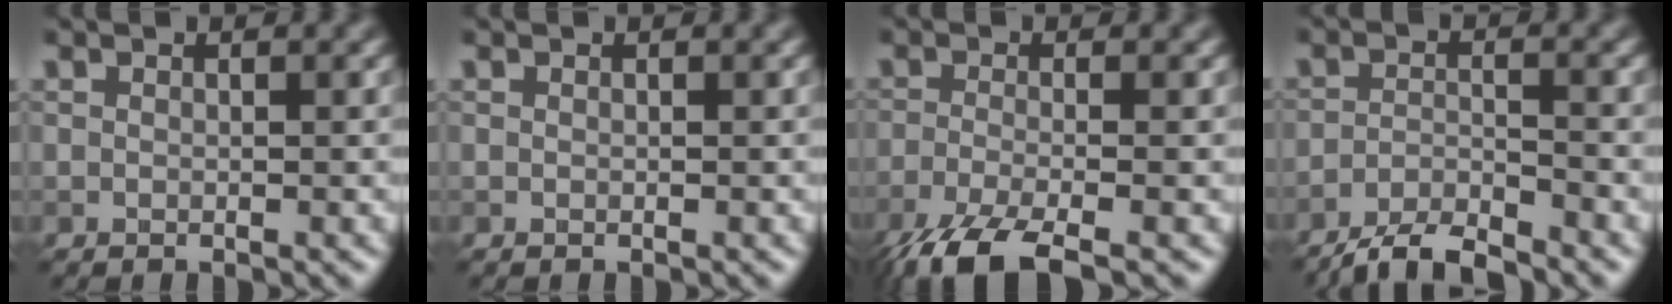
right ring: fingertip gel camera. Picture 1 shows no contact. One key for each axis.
{"total": 0.0}
{"total": 6.9, "fx": -4.8, "fy": 1.6, "fz": 4.6, "tx": -0.107, "ty": -0.020, "tz": -0.098}
{"total": 4.4, "fx": -4.1, "fy": 0.3, "fz": 1.8, "tx": -0.038, "ty": 0.001, "tz": -0.080}